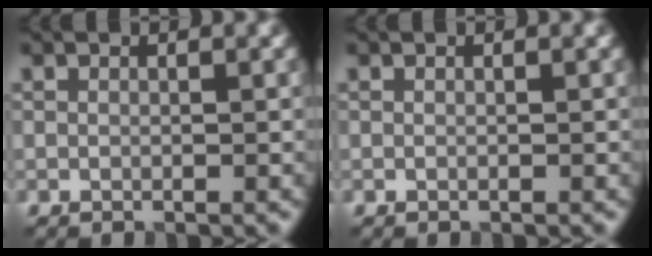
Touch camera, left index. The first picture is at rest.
{"total": 0.0}